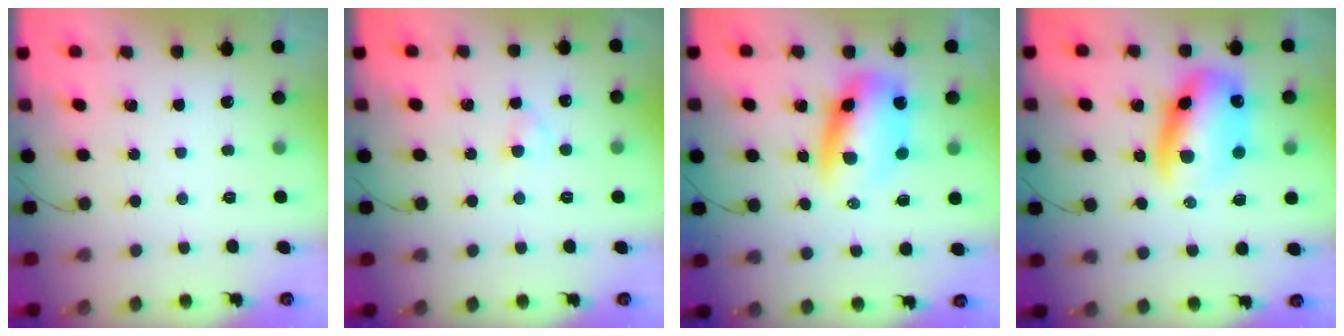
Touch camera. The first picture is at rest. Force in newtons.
{"total": 2.3, "press": 2.0, "slide": 1.1}
{"total": 10.6, "press": 10.3, "slide": 2.6}
{"total": 13.3, "press": 12.8, "slide": 3.5}